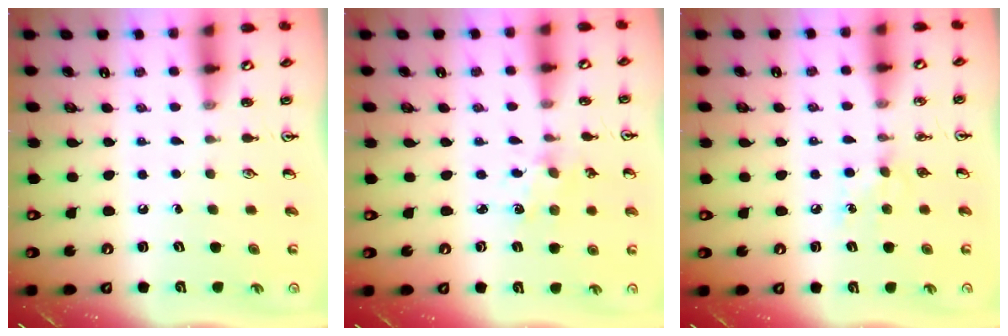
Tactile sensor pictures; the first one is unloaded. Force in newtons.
{"total": 1.6, "press": 1.5, "slide": 0.5}
{"total": 5.8, "press": 5.8, "slide": 0.6}